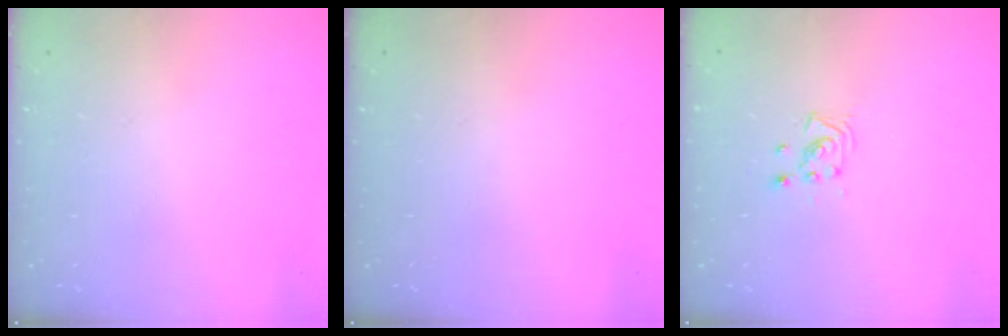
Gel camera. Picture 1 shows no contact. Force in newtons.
{"total": 0.0}
{"total": 2.9, "press": 2.9, "slide": 0.3}